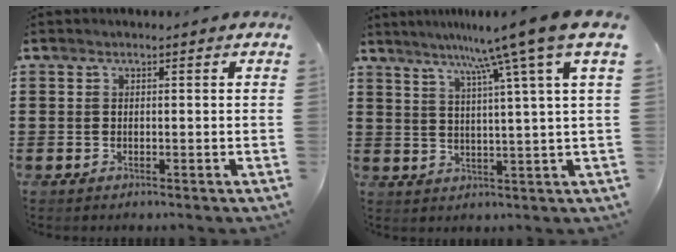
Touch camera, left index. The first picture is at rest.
{"total": 8.8, "force": [5.7, -2.3, 6.4], "torque": [-0.133, -0.022, 0.082]}